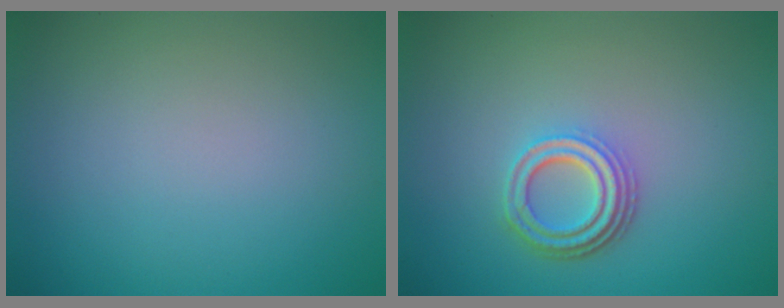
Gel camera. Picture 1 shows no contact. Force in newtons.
{"total": 3.8, "press": 2.9, "slide": 2.4}